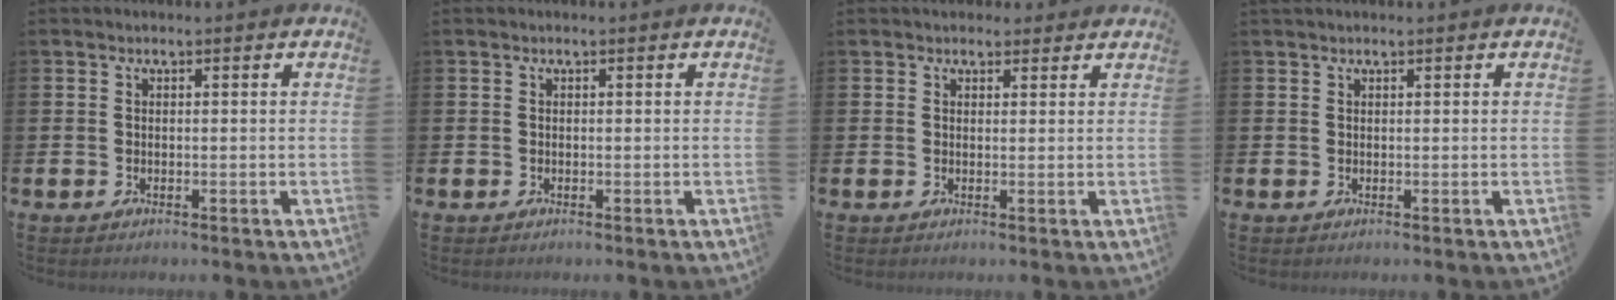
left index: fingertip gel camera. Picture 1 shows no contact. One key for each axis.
{"total": 0.0}
{"total": 2.1, "fx": 1.8, "fy": 1.0, "fz": -0.1, "tx": 0.020, "ty": -0.007, "tz": 0.029}
{"total": 0.6, "fx": 0.5, "fy": 0.1, "fz": 0.1, "tx": 0.003, "ty": 0.000, "tz": 0.008}